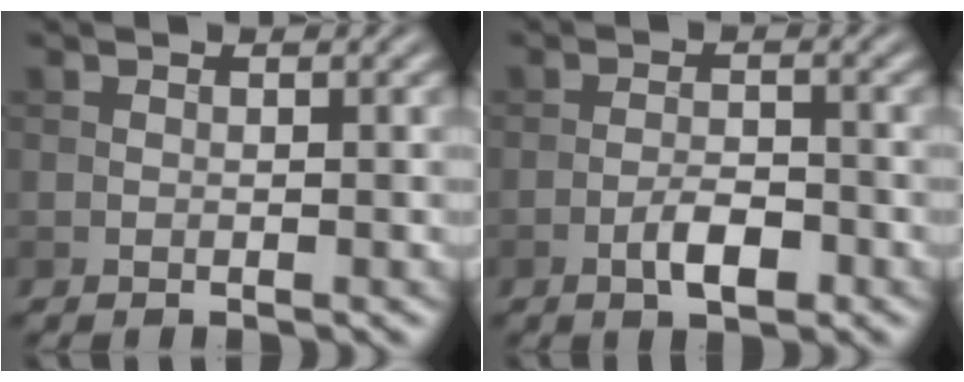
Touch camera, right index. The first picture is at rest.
{"total": 3.0, "force": [-1.5, 1.1, 2.4], "torque": [-0.042, 0.004, -0.030]}